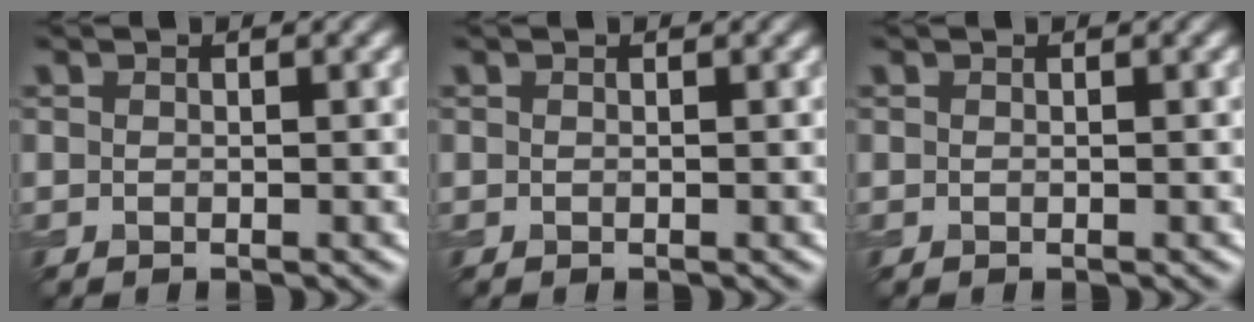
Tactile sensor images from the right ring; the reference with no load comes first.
{"total": 0.0}
{"total": 0.0}